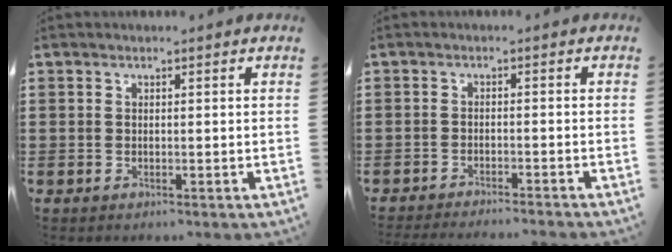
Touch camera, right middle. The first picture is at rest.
{"total": 2.2, "force": [-2.1, -0.3, 0.3], "torque": [-0.004, 0.000, -0.044]}